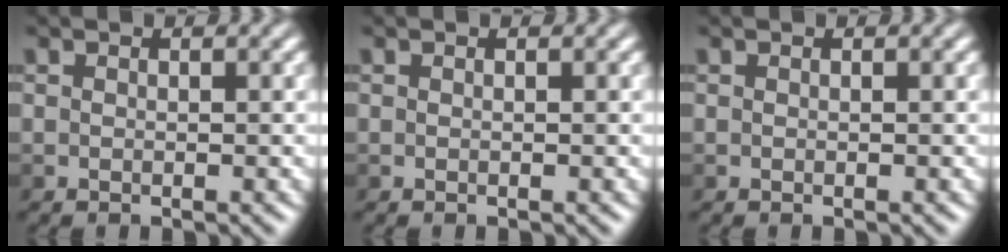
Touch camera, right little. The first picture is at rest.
{"total": 0.0}
{"total": 0.0}